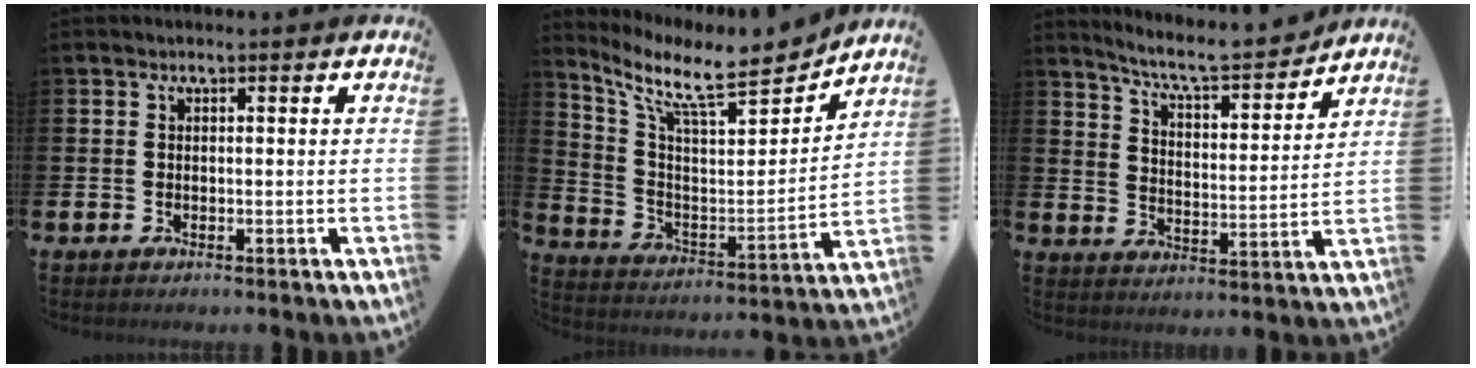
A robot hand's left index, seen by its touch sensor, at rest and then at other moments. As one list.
[{"total": 10.8, "force": [9.0, 2.4, 5.4], "torque": [-0.133, -0.065, 0.150]}, {"total": 7.5, "force": [7.0, 1.0, 2.4], "torque": [-0.074, -0.049, 0.120]}]